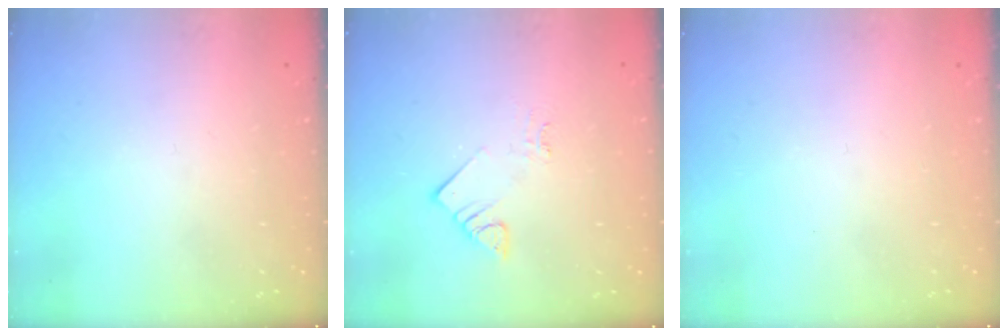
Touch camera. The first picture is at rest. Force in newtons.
{"total": 3.7, "press": 3.7, "slide": 0.3}
{"total": 1.5, "press": 1.5, "slide": 0.1}